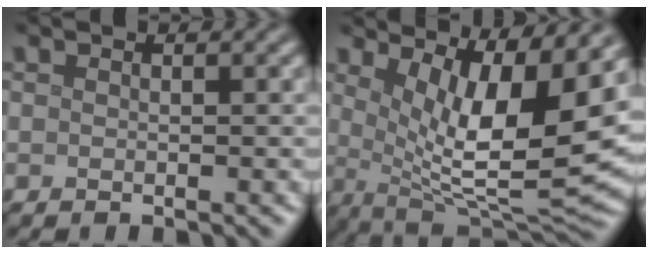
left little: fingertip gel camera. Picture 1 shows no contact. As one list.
[{"total": 11.8, "force": [3.5, 3.6, 10.7], "torque": [-0.150, -0.016, 0.061]}]